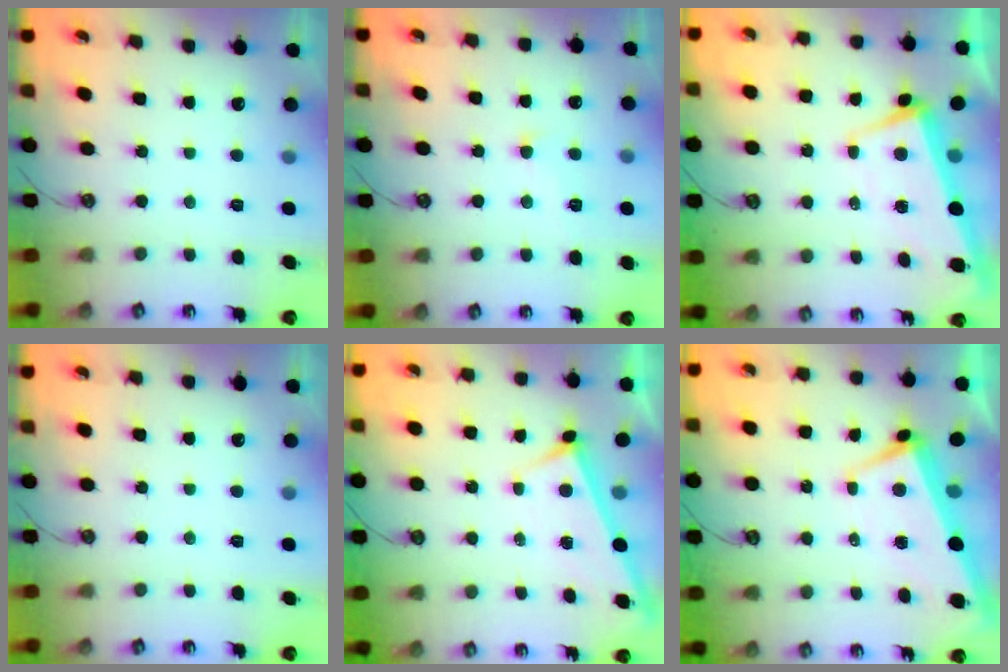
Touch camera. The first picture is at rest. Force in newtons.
{"total": 0.9, "press": 0.9, "slide": 0.2}
{"total": 1.6, "press": 1.3, "slide": 0.9}
{"total": 0.0}
{"total": 3.0, "press": 2.9, "slide": 0.3}
{"total": 1.1, "press": 0.5, "slide": 1.0}